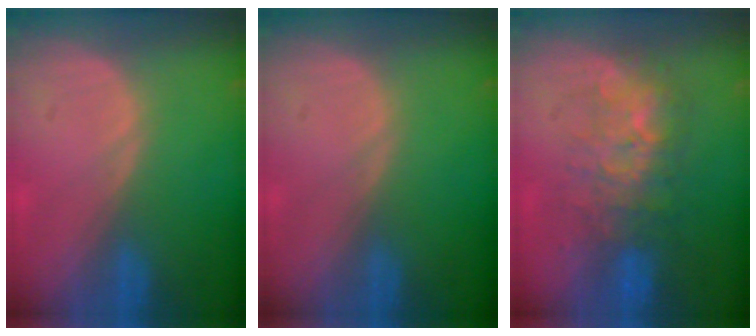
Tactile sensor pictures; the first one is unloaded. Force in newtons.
{"total": 0.0}
{"total": 8.1, "press": 7.8, "slide": 2.3}